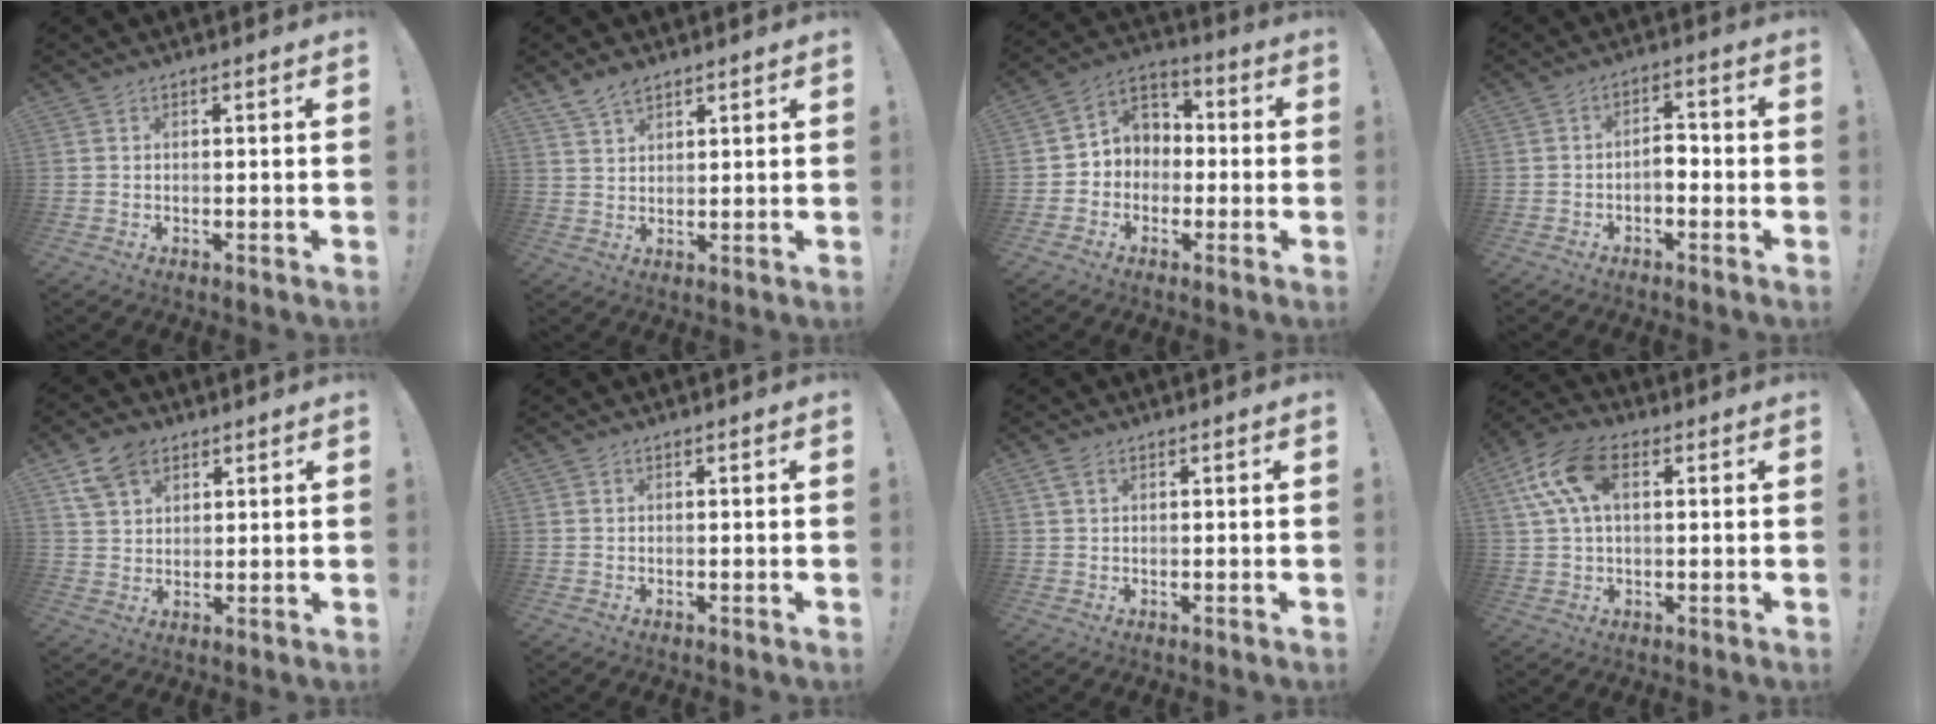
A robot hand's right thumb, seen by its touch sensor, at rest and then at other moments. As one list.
[{"total": 4.8, "force": [3.9, 2.1, 2.0], "torque": [-0.040, -0.019, 0.075]}, {"total": 7.1, "force": [-1.3, 6.8, 1.7], "torque": [-0.021, 0.013, -0.015]}, {"total": 4.9, "force": [-2.0, 2.8, 3.5], "torque": [-0.070, 0.011, -0.036]}, {"total": 9.4, "force": [5.7, 6.2, 4.2], "torque": [-0.067, -0.019, 0.112]}, {"total": 0.0}, {"total": 1.6, "force": [0.7, 0.8, 1.1], "torque": [-0.032, 0.005, 0.016]}, {"total": 14.0, "force": [4.2, 8.2, 10.6], "torque": [-0.204, -0.002, 0.078]}]